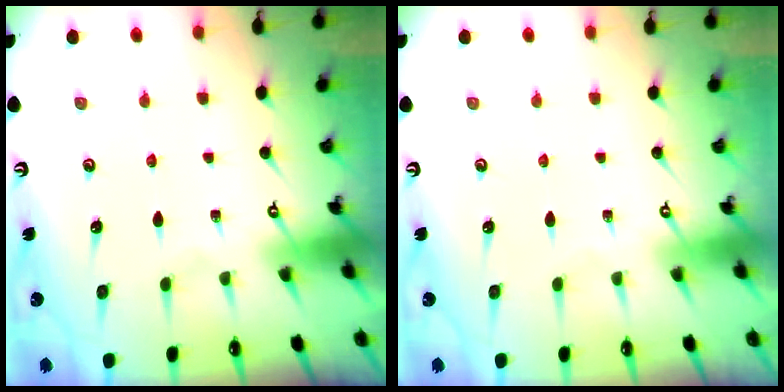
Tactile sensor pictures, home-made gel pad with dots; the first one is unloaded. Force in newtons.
{"total": 0.0}